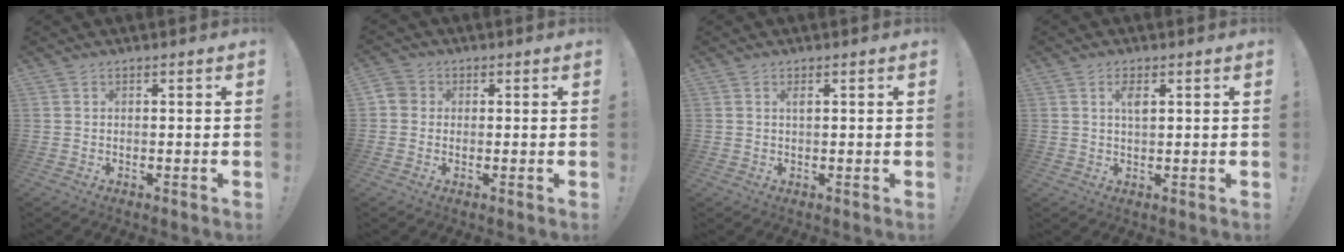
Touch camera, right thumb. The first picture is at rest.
{"total": 3.2, "force": [-0.2, 2.9, 1.3], "torque": [-0.022, 0.010, -0.003]}
{"total": 1.2, "force": [0.5, 0.2, 1.0], "torque": [-0.018, 0.001, 0.007]}
{"total": 3.4, "force": [1.2, 1.3, 2.9], "torque": [-0.050, 0.000, 0.017]}